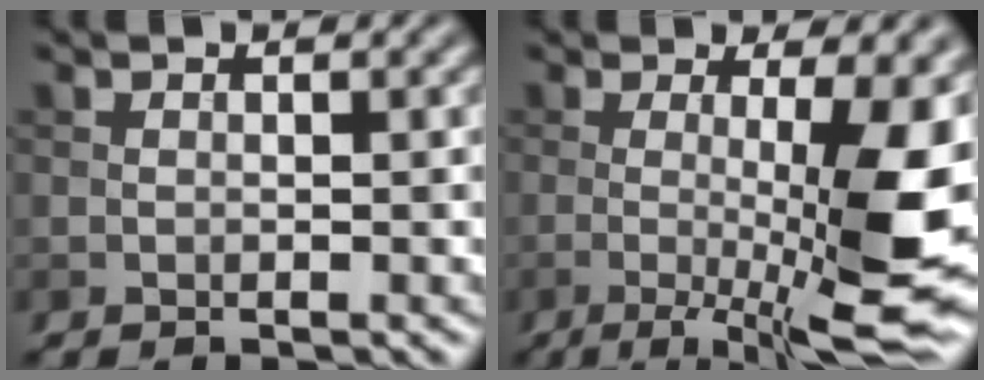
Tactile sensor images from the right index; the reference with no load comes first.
{"total": 12.0, "force": [-1.4, 2.6, 11.7], "torque": [-0.166, -0.014, -0.019]}